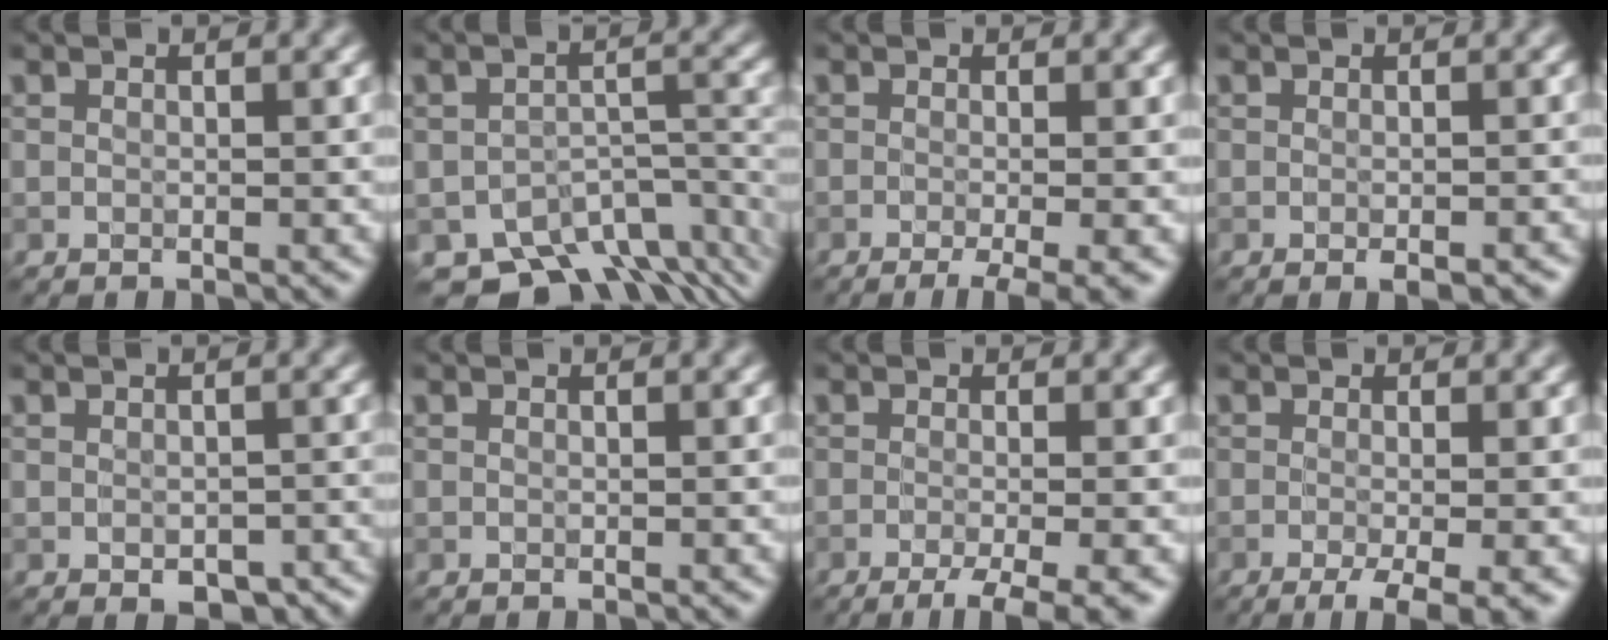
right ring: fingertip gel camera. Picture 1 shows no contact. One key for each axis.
{"total": 9.5, "fx": -7.3, "fy": 4.2, "fz": 4.3, "tx": -0.059, "ty": -0.016, "tz": -0.103}
{"total": 4.1, "fx": -2.2, "fy": 0.8, "fz": 3.4, "tx": -0.048, "ty": -0.002, "tz": -0.034}
{"total": 1.7, "fx": -1.0, "fy": 0.6, "fz": 1.3, "tx": -0.020, "ty": -0.005, "tz": -0.010}
{"total": 3.5, "fx": -1.5, "fy": 2.1, "fz": 2.3, "tx": -0.025, "ty": -0.011, "tz": -0.014}
{"total": 0.0}
{"total": 5.0, "fx": -2.8, "fy": 0.9, "fz": 4.0, "tx": -0.054, "ty": -0.003, "tz": -0.045}
{"total": 4.9, "fx": -2.3, "fy": 1.0, "fz": 4.2, "tx": -0.063, "ty": -0.004, "tz": -0.036}